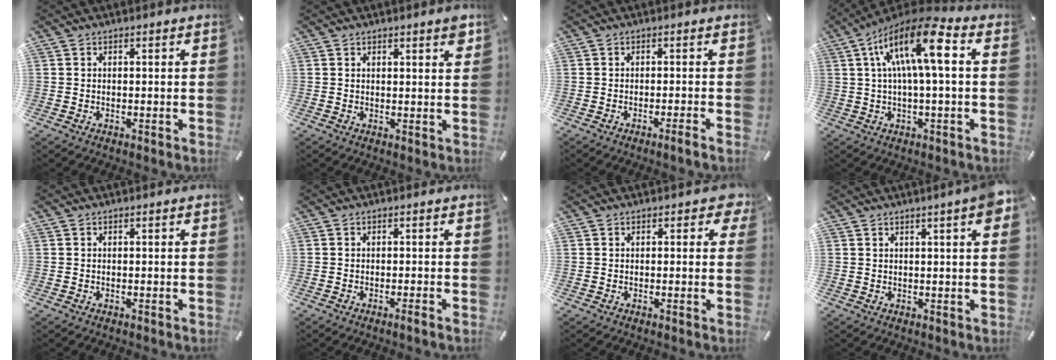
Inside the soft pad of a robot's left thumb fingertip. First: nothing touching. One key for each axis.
{"total": 2.0, "fx": 1.6, "fy": 0.3, "fz": 1.2, "tx": -0.009, "ty": -0.010, "tz": 0.023}
{"total": 2.4, "fx": -1.0, "fy": -0.1, "fz": 2.2, "tx": -0.034, "ty": -0.006, "tz": -0.018}
{"total": 15.0, "fx": 3.4, "fy": 4.4, "fz": 13.9, "tx": -0.267, "ty": 0.002, "tz": 0.053}
{"total": 0.0}
{"total": 1.7, "fx": -0.6, "fy": -0.1, "fz": 1.6, "tx": -0.023, "ty": -0.005, "tz": -0.010}
{"total": 2.4, "fx": 1.0, "fy": 1.5, "fz": 1.6, "tx": -0.009, "ty": -0.002, "tz": 0.011}
{"total": 4.3, "fx": 2.1, "fy": 0.6, "fz": 3.7, "tx": -0.057, "ty": -0.008, "tz": 0.032}